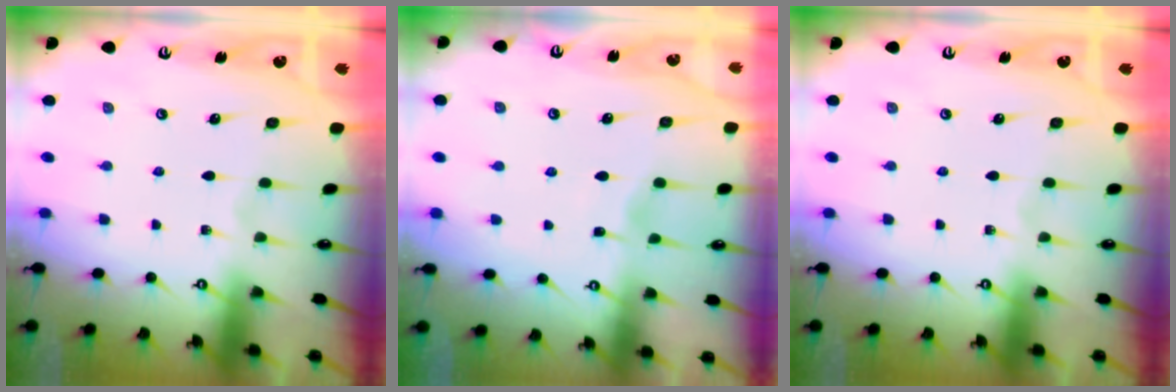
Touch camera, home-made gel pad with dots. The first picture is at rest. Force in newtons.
{"total": 2.6, "press": 2.6, "slide": 0.3}
{"total": 0.0}